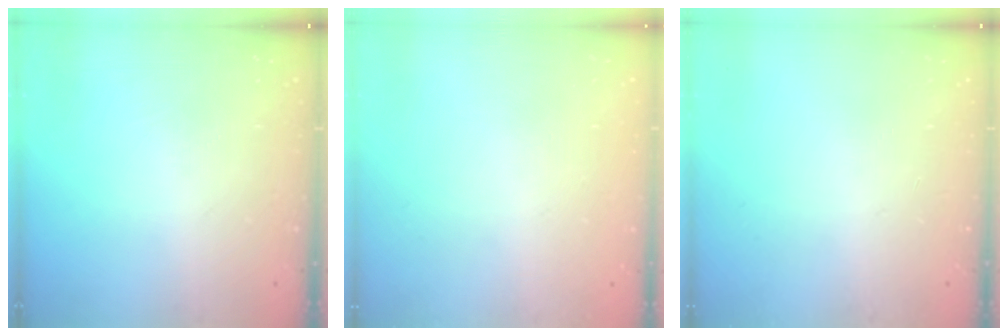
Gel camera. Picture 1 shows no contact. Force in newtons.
{"total": 0.0}
{"total": 0.0}